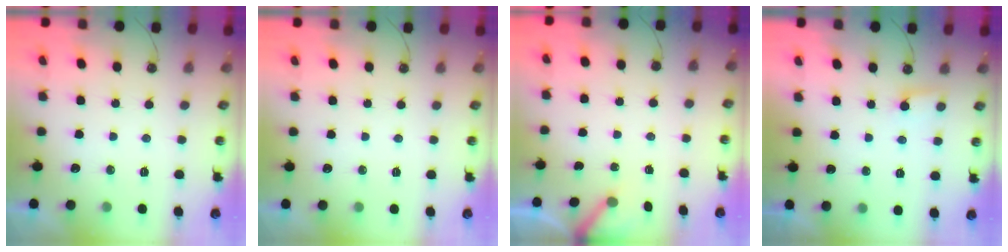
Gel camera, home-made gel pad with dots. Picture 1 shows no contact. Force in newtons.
{"total": 0.0}
{"total": 2.8, "press": 2.8, "slide": 0.3}
{"total": 4.6, "press": 4.6, "slide": 0.4}